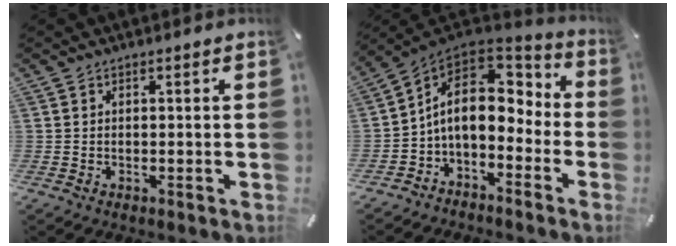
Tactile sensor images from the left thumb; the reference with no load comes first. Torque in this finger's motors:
{"motor_torque": [0.45, 1.50, 0.60, -0.11, 0.48]}